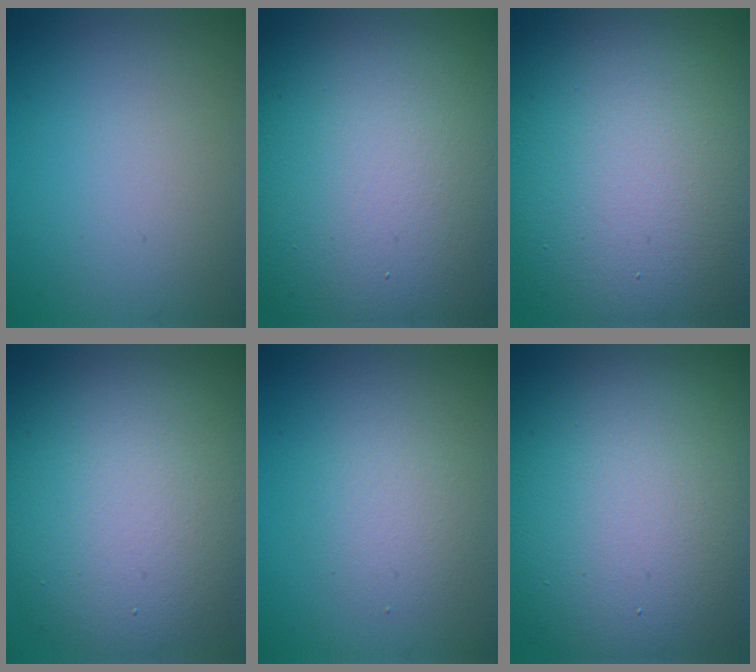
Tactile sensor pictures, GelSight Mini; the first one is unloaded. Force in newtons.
{"total": 20.0, "press": 20.0, "slide": 0.9}
{"total": 18.2, "press": 18.2, "slide": 1.2}
{"total": 11.4, "press": 11.4, "slide": 0.7}
{"total": 2.4, "press": 2.4, "slide": 0.2}
{"total": 17.5, "press": 17.5, "slide": 0.8}